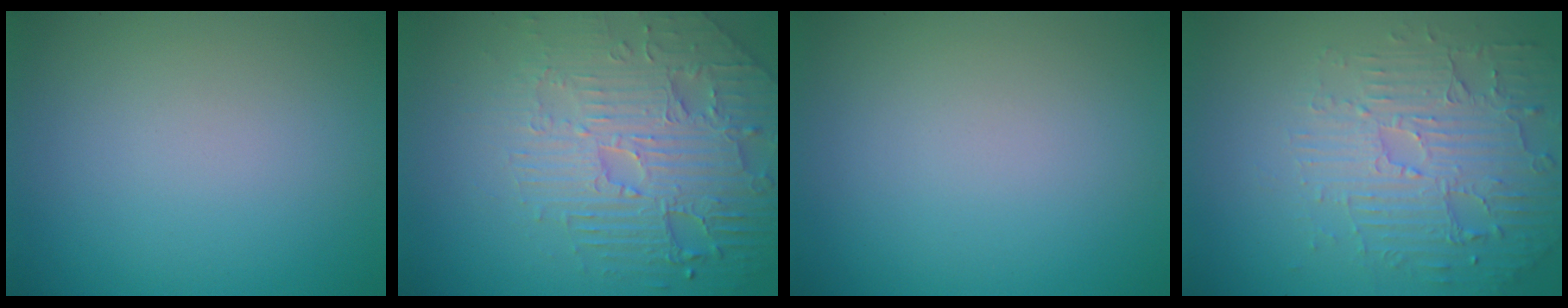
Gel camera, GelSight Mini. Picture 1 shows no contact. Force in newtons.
{"total": 5.5, "press": 5.0, "slide": 2.4}
{"total": 0.0}
{"total": 5.3, "press": 3.8, "slide": 3.7}